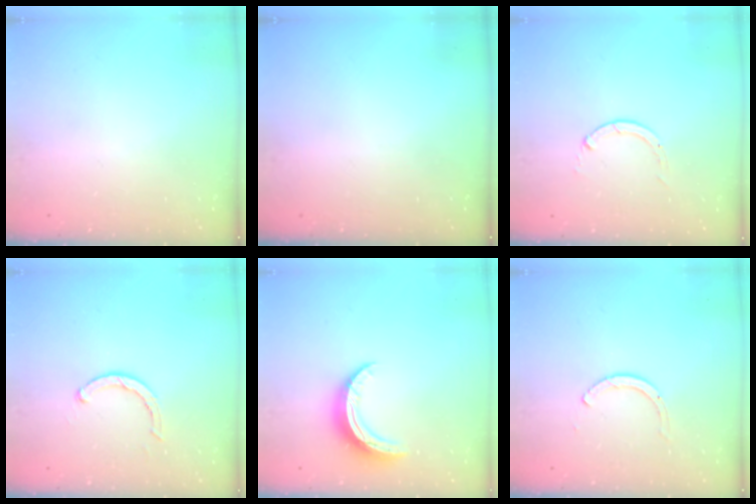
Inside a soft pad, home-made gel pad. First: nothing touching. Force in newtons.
{"total": 0.0}
{"total": 0.0}
{"total": 3.5, "press": 3.4, "slide": 0.6}
{"total": 10.1, "press": 10.1, "slide": 0.5}
{"total": 2.0, "press": 1.9, "slide": 0.3}